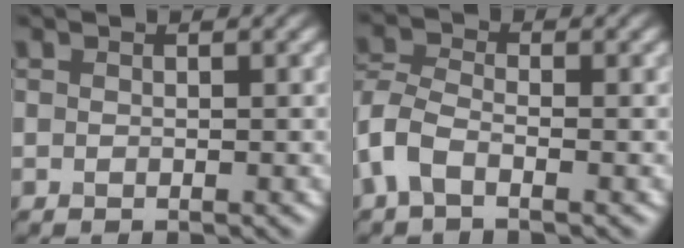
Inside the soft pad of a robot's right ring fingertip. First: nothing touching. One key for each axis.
{"total": 3.4, "fx": -1.7, "fy": 1.7, "fz": 2.5, "tx": -0.062, "ty": 0.006, "tz": -0.048}